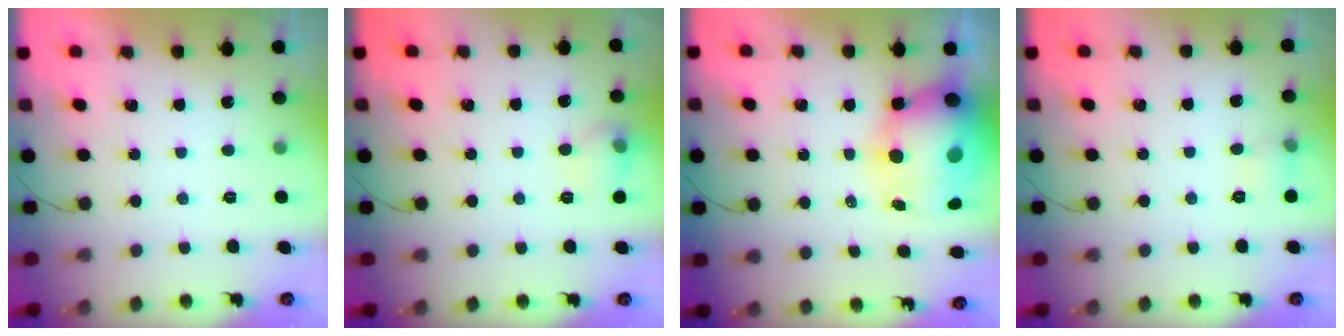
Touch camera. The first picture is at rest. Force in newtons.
{"total": 6.5, "press": 6.4, "slide": 1.3}
{"total": 15.8, "press": 15.3, "slide": 3.8}
{"total": 5.4, "press": 5.2, "slide": 1.7}